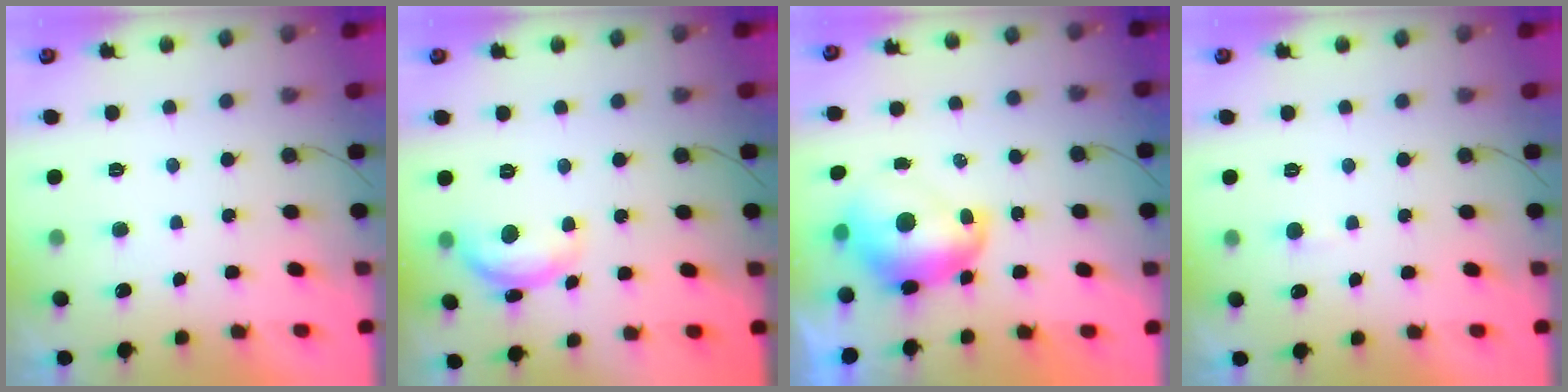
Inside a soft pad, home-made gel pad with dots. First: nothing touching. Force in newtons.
{"total": 11.3, "press": 11.3, "slide": 0.6}
{"total": 8.7, "press": 8.6, "slide": 0.9}
{"total": 2.3, "press": 2.3, "slide": 0.3}